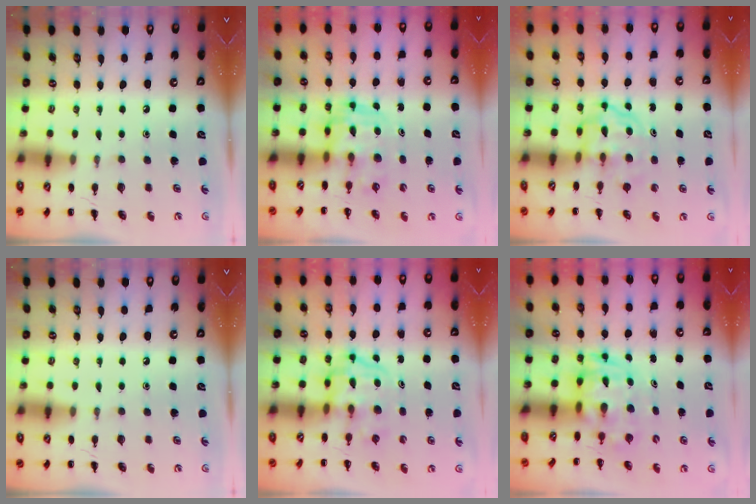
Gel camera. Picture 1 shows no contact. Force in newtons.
{"total": 3.5, "press": 3.4, "slide": 0.6}
{"total": 3.8, "press": 3.8, "slide": 0.4}
{"total": 0.0}
{"total": 3.8, "press": 3.8, "slide": 0.5}
{"total": 3.7, "press": 3.6, "slide": 0.8}